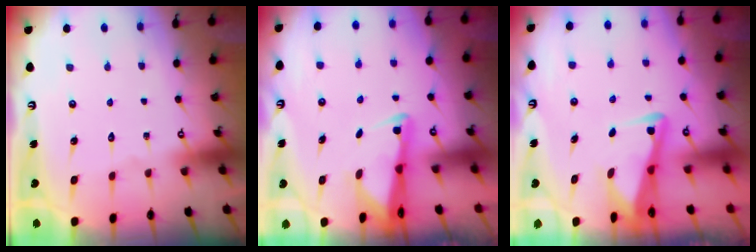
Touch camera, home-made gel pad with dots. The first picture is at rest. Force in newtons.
{"total": 2.6, "press": 2.6, "slide": 0.5}
{"total": 4.6, "press": 4.5, "slide": 0.8}